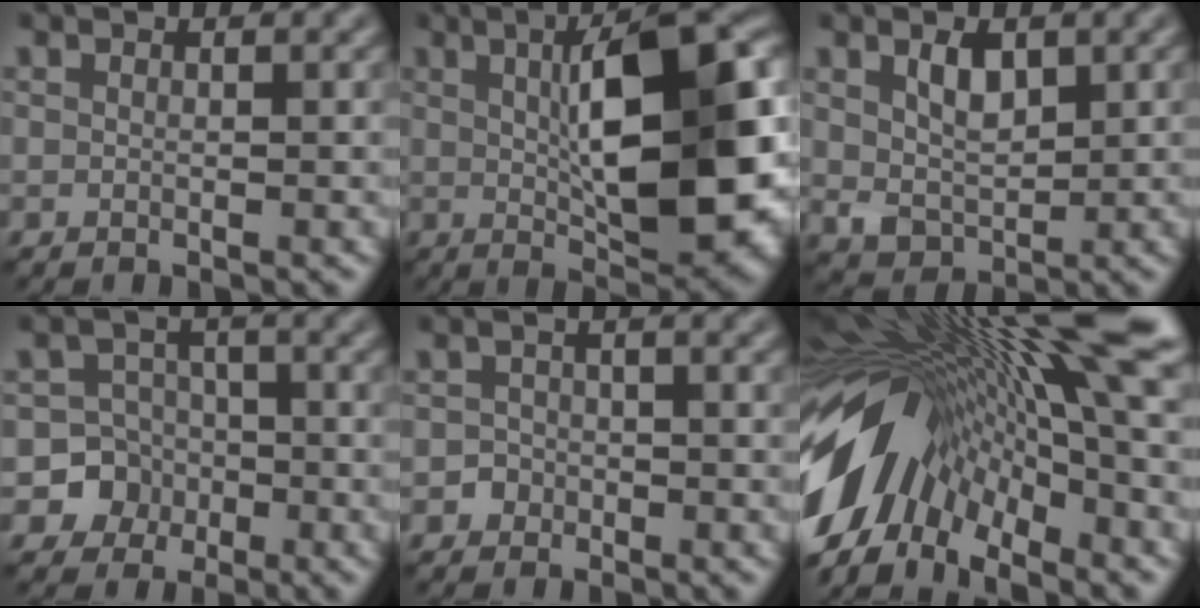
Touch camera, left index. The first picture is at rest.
{"total": 13.6, "force": [1.6, 4.1, 12.8], "torque": [-0.168, 0.007, 0.025]}
{"total": 3.1, "force": [1.2, 1.9, 2.2], "torque": [-0.042, -0.005, 0.027]}
{"total": 4.7, "force": [-1.8, 4.3, 0.4], "torque": [0.025, 0.000, -0.052]}
{"total": 1.0, "force": [-0.5, 0.9, 0.1], "torque": [0.005, 0.002, -0.010]}
{"total": 16.8, "force": [-1.5, 6.0, 15.6], "torque": [-0.288, -0.010, -0.017]}